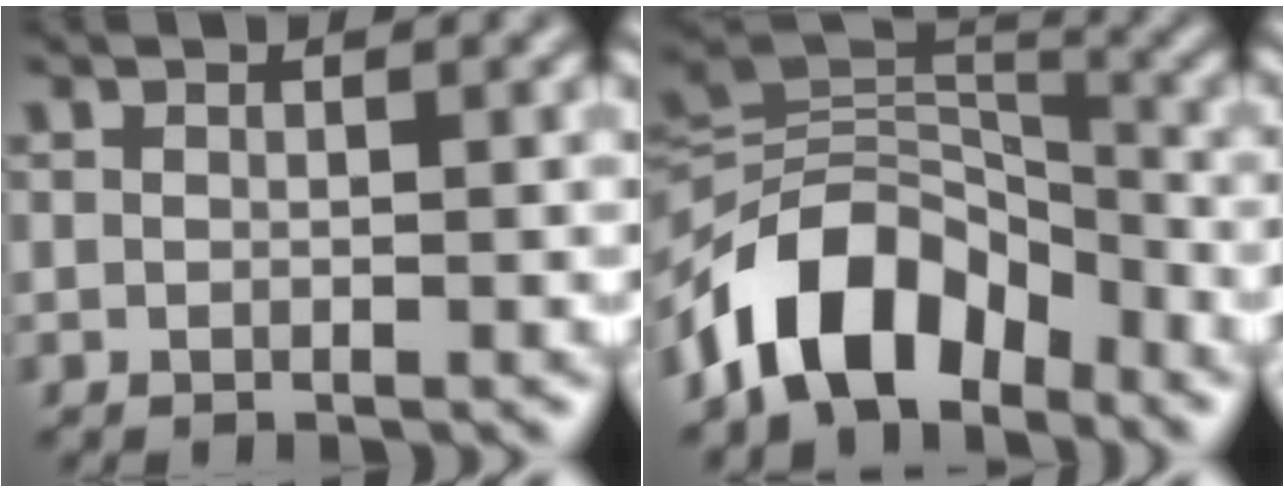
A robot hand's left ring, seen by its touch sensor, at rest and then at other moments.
{"total": 9.0, "force": [-5.4, 5.1, 5.1], "torque": [-0.069, 0.013, -0.109]}